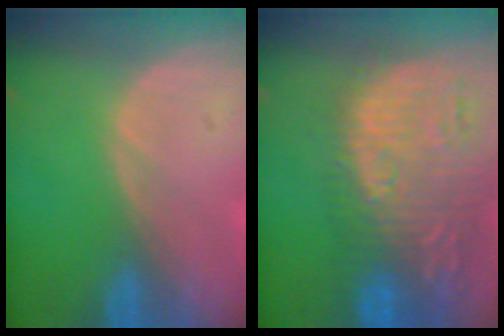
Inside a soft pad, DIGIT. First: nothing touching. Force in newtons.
{"total": 14.4, "press": 12.5, "slide": 7.2}